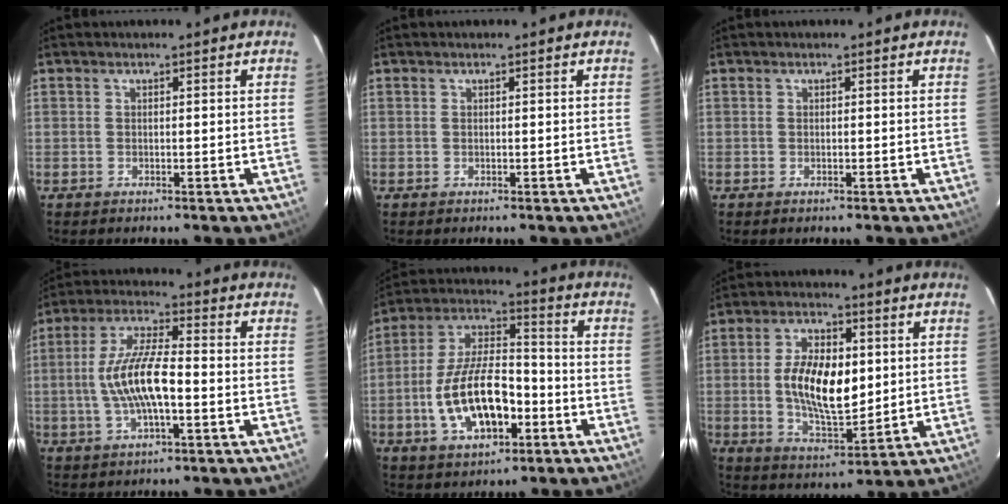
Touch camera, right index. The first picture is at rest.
{"total": 0.0}
{"total": 0.0}
{"total": 11.4, "force": [-2.0, 3.1, 10.8], "torque": [-0.220, 0.006, -0.037]}
{"total": 15.8, "force": [-5.2, 7.5, 12.9], "torque": [-0.261, 0.012, -0.083]}
{"total": 13.3, "force": [0.9, 6.6, 11.5], "torque": [-0.216, 0.001, 0.024]}